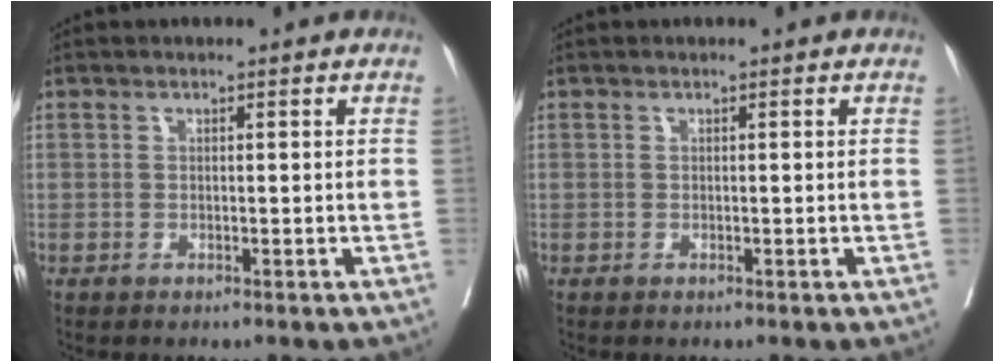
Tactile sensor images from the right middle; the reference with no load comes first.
{"total": 0.0}